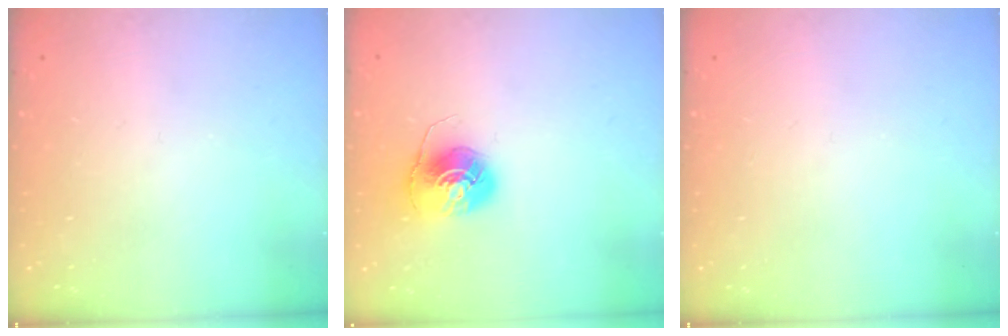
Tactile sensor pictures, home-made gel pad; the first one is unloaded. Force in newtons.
{"total": 7.7, "press": 7.7, "slide": 0.2}
{"total": 0.0}